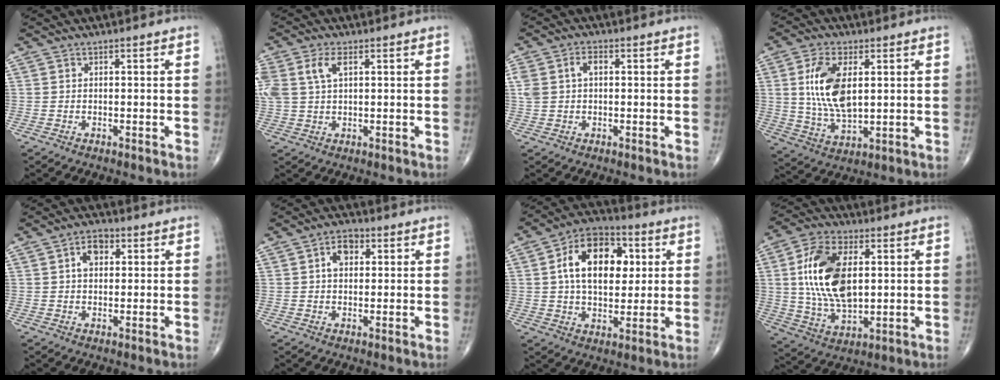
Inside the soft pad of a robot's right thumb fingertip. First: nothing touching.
{"total": 7.2, "force": [2.6, 3.8, 5.5], "torque": [-0.137, 0.011, 0.054]}
{"total": 4.7, "force": [1.0, 3.0, 3.6], "torque": [-0.082, 0.017, 0.021]}
{"total": 12.5, "force": [2.5, 6.2, 10.5], "torque": [-0.200, -0.016, 0.054]}
{"total": 5.0, "force": [1.5, 3.2, 3.5], "torque": [-0.045, 0.006, 0.020]}
{"total": 5.2, "force": [1.5, 3.4, 3.6], "torque": [-0.045, 0.006, 0.020]}
{"total": 16.4, "force": [3.6, 10.2, 12.3], "torque": [-0.169, 0.007, 0.054]}
{"total": 17.0, "force": [2.8, 9.3, 14.0], "torque": [-0.257, -0.007, 0.054]}